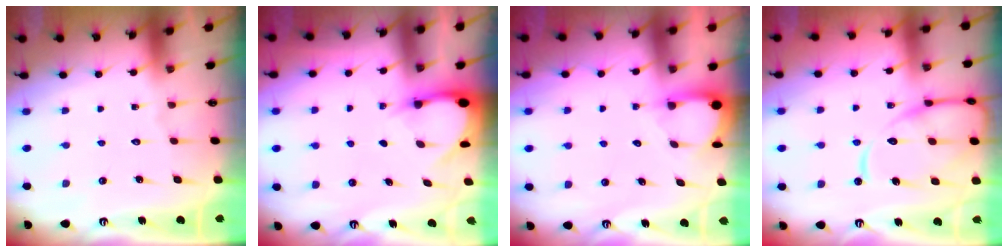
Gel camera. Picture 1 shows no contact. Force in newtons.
{"total": 3.3, "press": 3.2, "slide": 0.2}
{"total": 3.6, "press": 3.6, "slide": 0.4}
{"total": 12.3, "press": 12.3, "slide": 1.2}